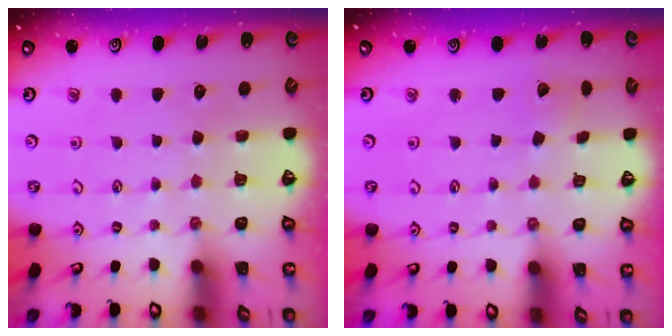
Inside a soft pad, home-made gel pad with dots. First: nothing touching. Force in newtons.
{"total": 2.2, "press": 2.2, "slide": 0.2}